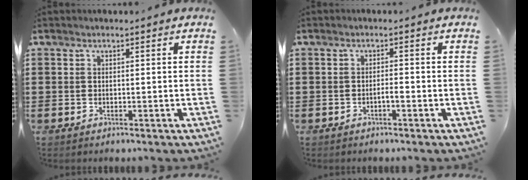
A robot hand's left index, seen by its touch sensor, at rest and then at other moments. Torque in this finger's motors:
{"motor_torque": [0.04, 0.08, 0.00, 0.02]}